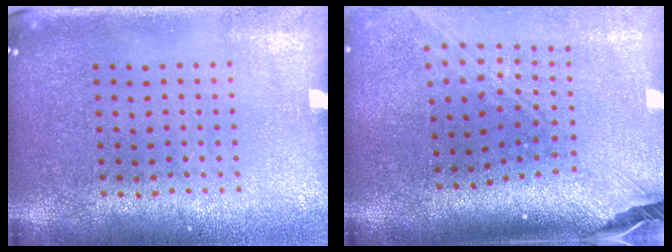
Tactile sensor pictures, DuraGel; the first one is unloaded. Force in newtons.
{"total": 2.8, "press": 2.1, "slide": 1.9}